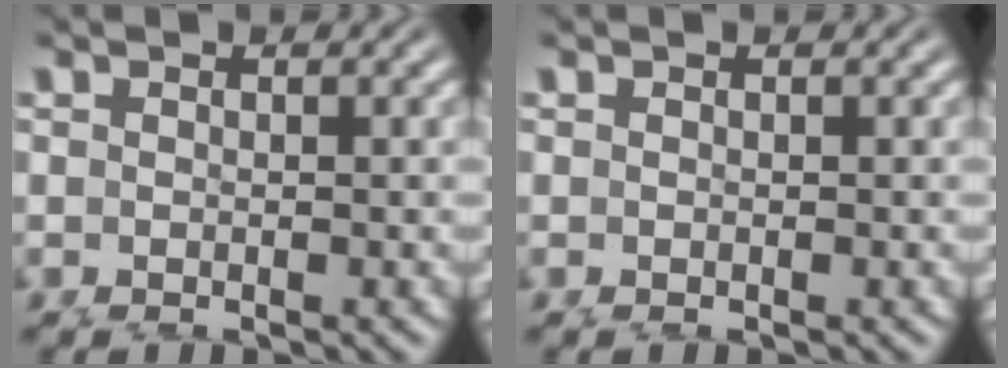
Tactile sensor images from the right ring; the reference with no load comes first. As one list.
[{"total": 0.0}]